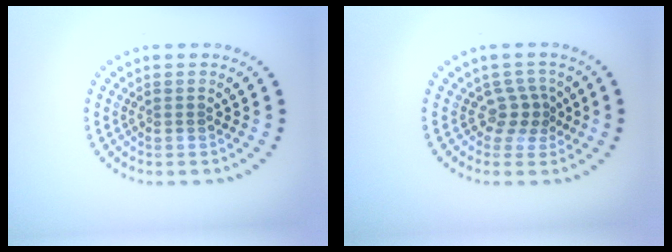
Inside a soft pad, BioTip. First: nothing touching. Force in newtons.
{"total": 2.2, "press": 1.5, "slide": 1.6}